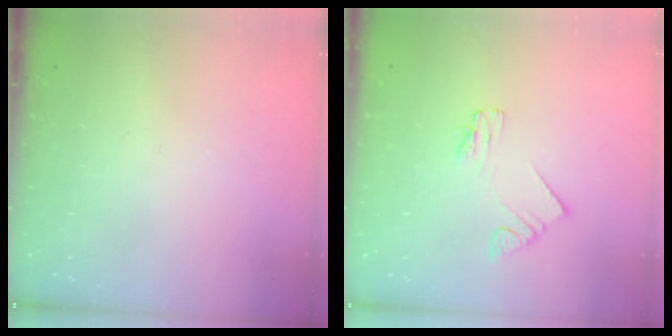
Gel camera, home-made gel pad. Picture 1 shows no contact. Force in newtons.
{"total": 1.9, "press": 1.9, "slide": 0.1}